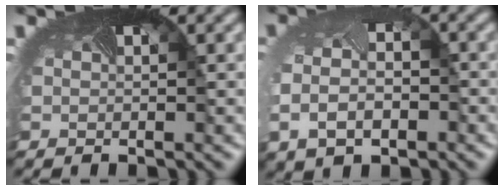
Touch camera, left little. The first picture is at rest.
{"total": 5.3, "force": [-1.1, 3.6, 3.7], "torque": [-0.100, -0.026, -0.016]}